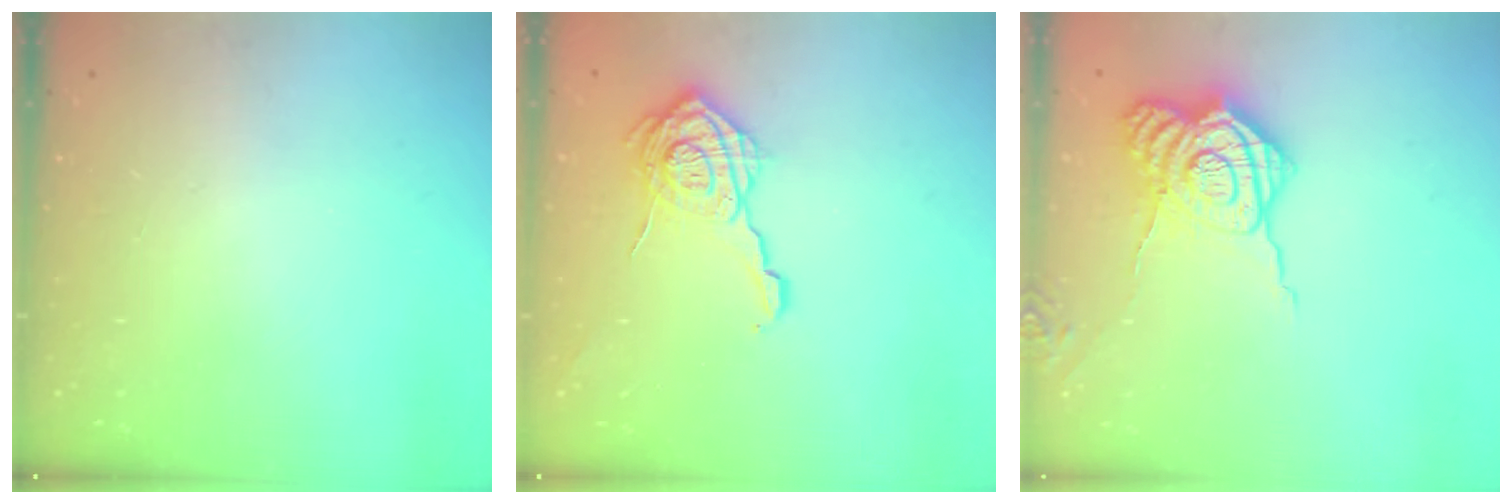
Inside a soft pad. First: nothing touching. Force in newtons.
{"total": 18.1, "press": 18.1, "slide": 0.8}
{"total": 14.3, "press": 14.3, "slide": 1.1}